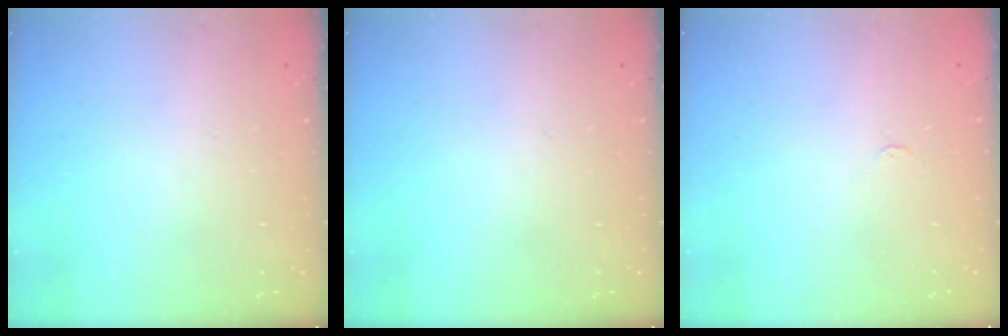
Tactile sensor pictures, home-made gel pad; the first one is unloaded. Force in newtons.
{"total": 0.0}
{"total": 2.4, "press": 2.4, "slide": 0.3}